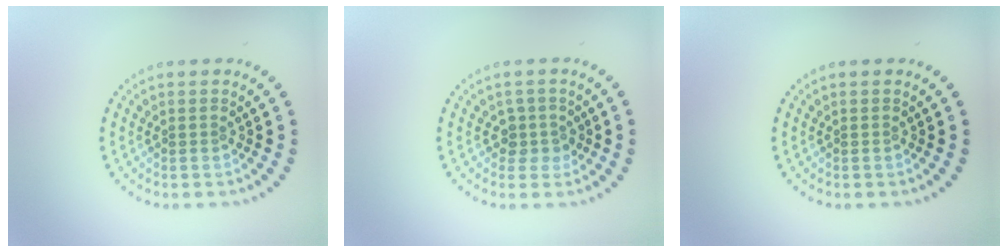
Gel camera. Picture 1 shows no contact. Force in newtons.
{"total": 1.8, "press": 1.4, "slide": 1.1}
{"total": 0.0}